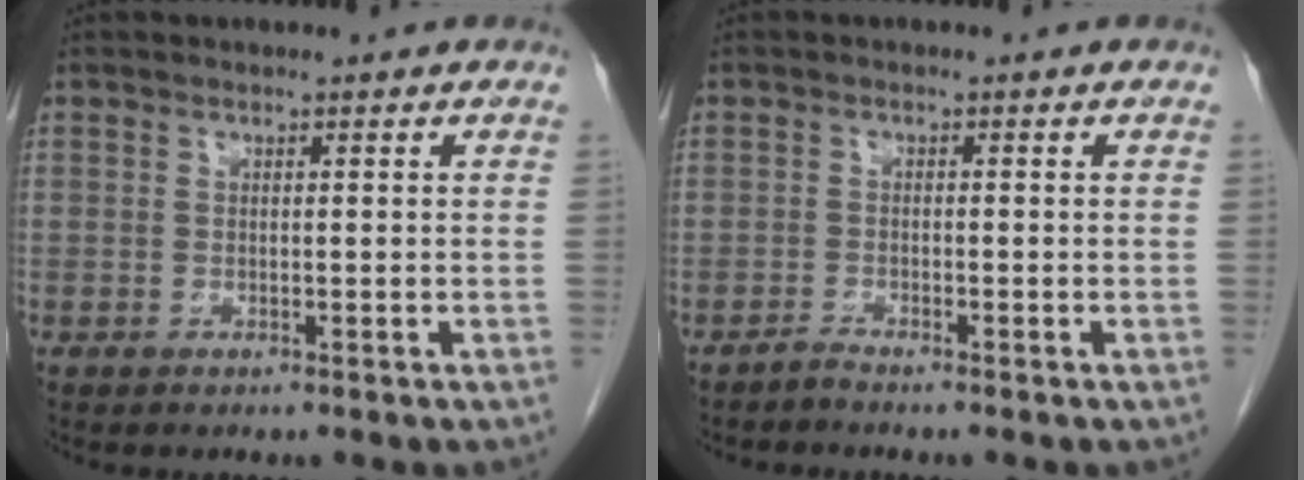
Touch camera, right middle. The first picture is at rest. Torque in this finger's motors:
{"motor_torque": [0.02, 0.21, -0.01, -0.01]}